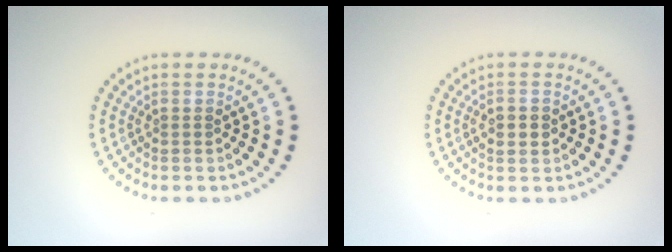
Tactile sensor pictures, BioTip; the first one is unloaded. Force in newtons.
{"total": 2.2, "press": 2.2, "slide": 0.1}